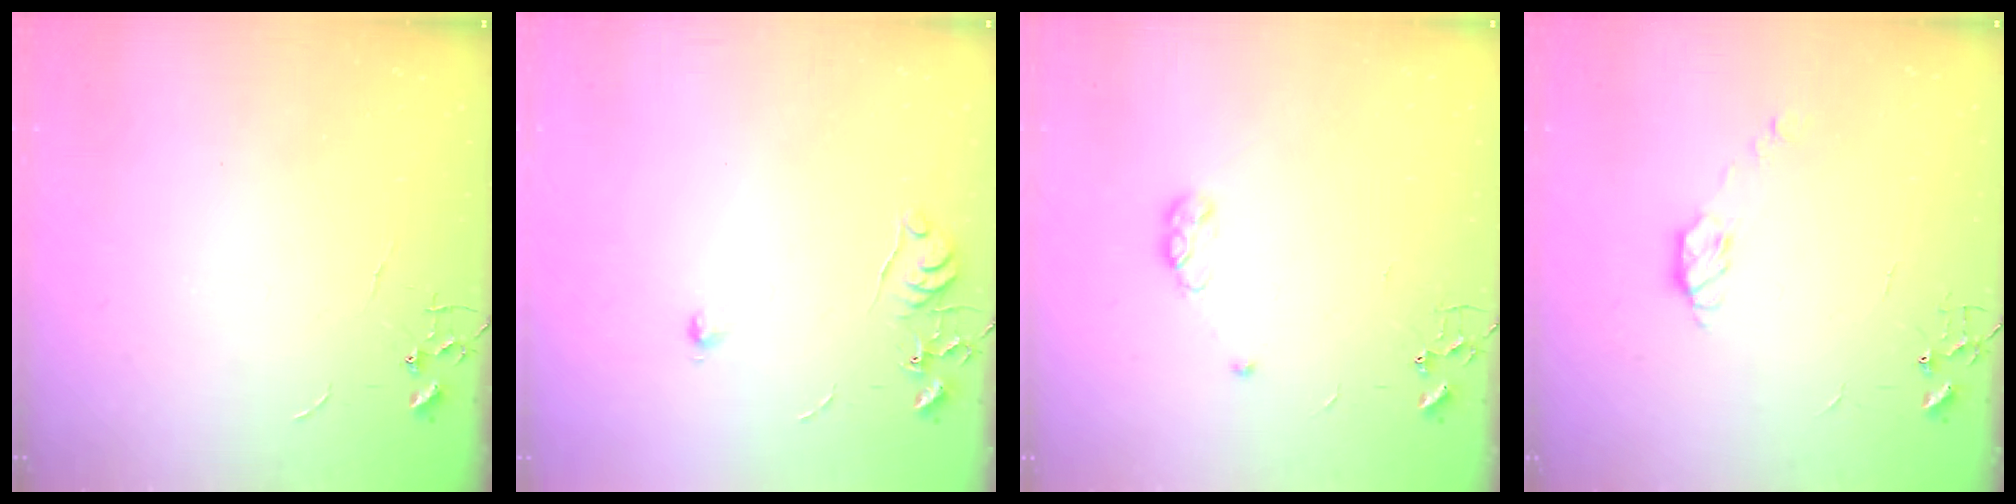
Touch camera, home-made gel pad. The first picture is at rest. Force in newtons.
{"total": 6.5, "press": 6.5, "slide": 0.8}
{"total": 4.6, "press": 4.6, "slide": 0.7}
{"total": 6.4, "press": 6.4, "slide": 0.6}